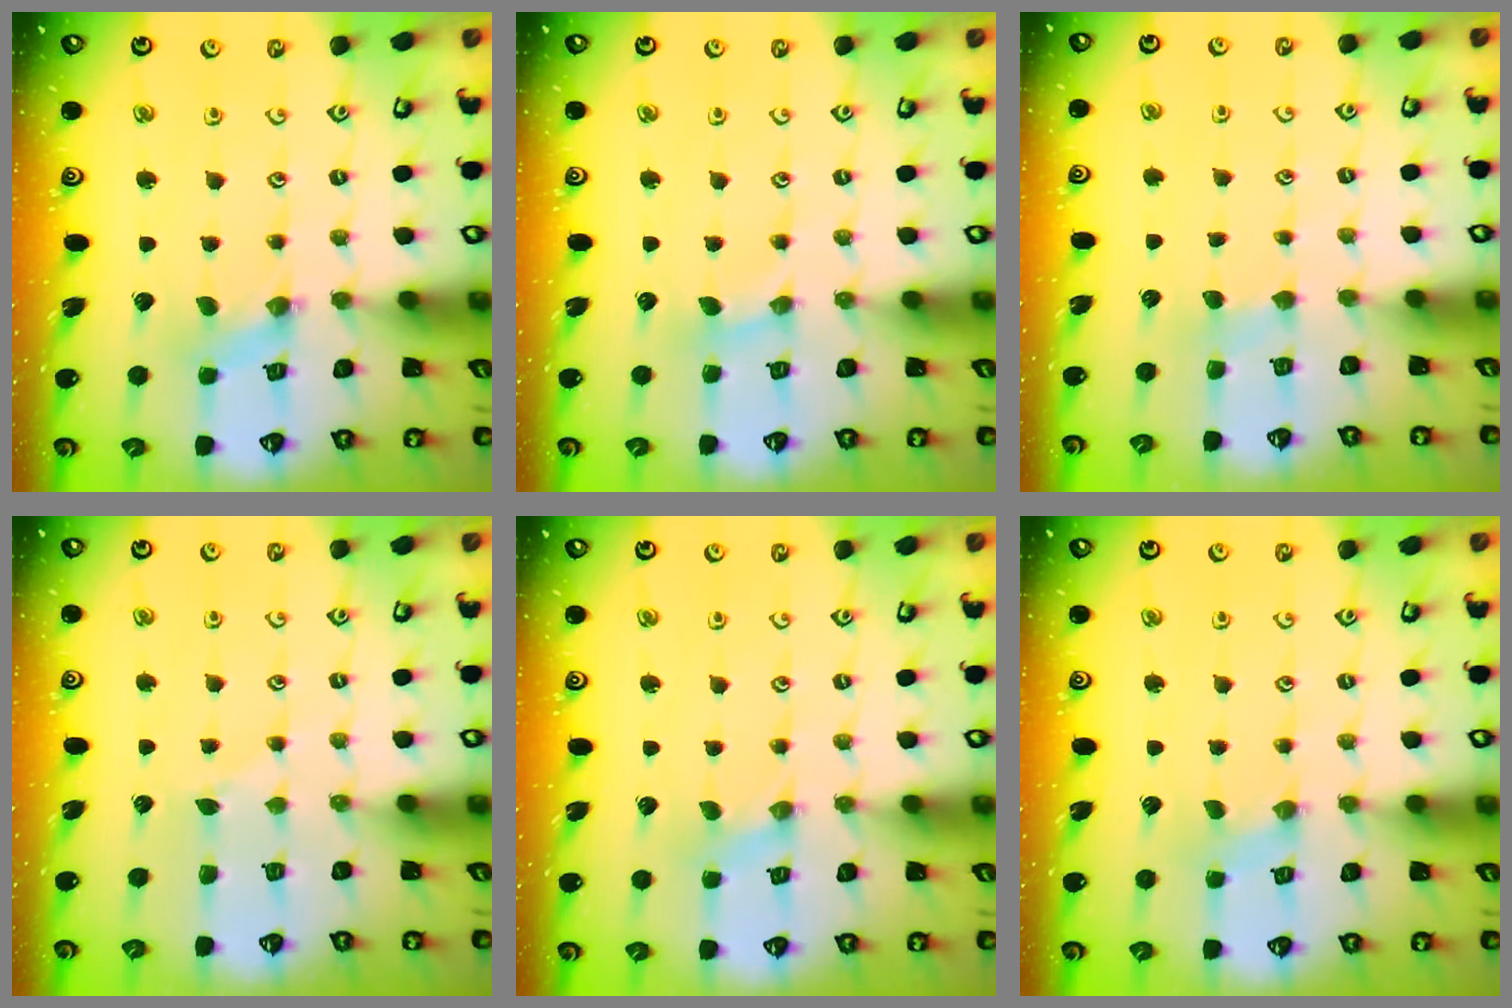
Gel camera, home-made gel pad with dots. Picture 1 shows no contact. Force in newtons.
{"total": 1.6, "press": 1.6, "slide": 0.4}
{"total": 2.4, "press": 2.3, "slide": 0.4}
{"total": 2.5, "press": 2.5, "slide": 0.4}
{"total": 0.0}
{"total": 0.0}